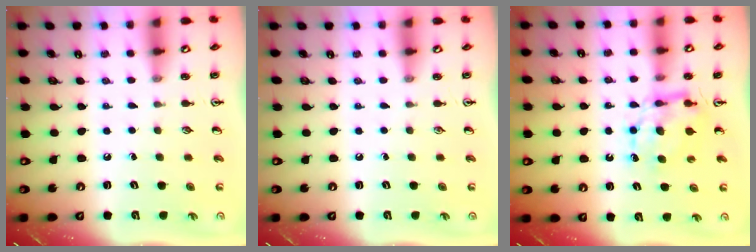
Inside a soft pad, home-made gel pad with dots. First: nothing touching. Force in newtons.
{"total": 0.0}
{"total": 6.7, "press": 6.7, "slide": 0.2}